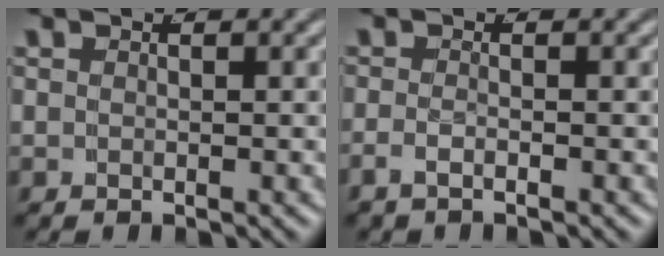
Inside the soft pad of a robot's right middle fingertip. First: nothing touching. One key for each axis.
{"total": 1.1, "fx": -0.9, "fy": 0.2, "fz": 0.7, "tx": -0.024, "ty": -0.004, "tz": -0.015}